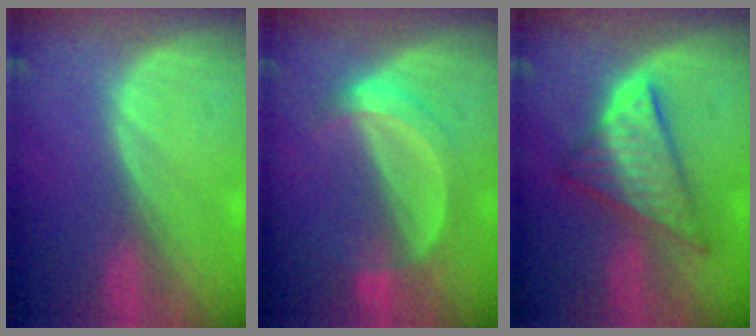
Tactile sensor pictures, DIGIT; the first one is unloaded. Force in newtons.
{"total": 5.3, "press": 5.2, "slide": 1.2}
{"total": 8.7, "press": 8.7, "slide": 0.7}